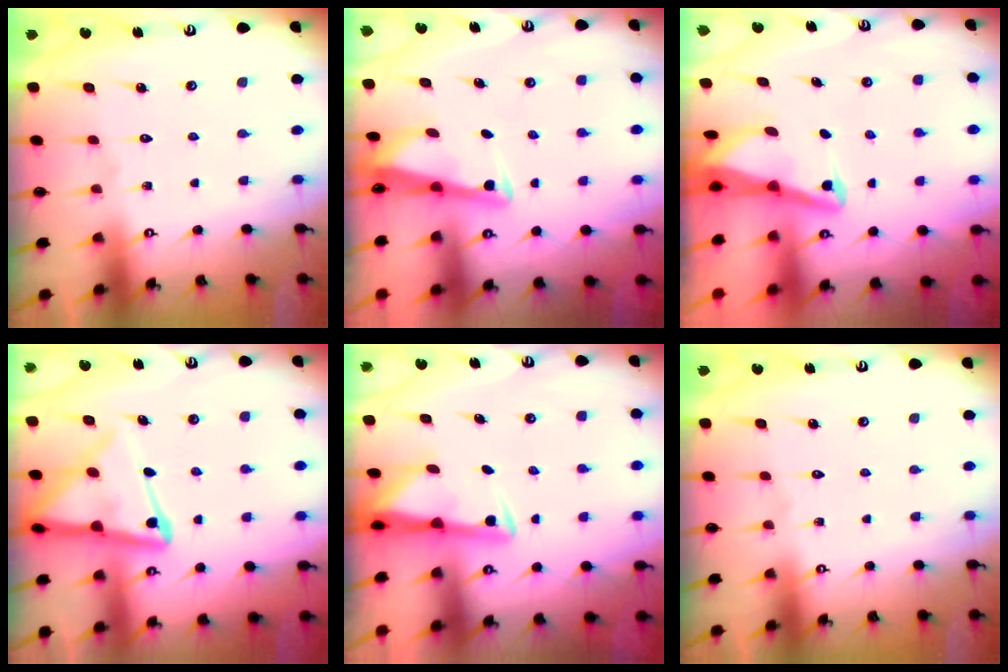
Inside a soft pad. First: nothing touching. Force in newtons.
{"total": 2.9, "press": 2.9, "slide": 0.4}
{"total": 3.3, "press": 3.3, "slide": 0.6}
{"total": 13.3, "press": 13.2, "slide": 1.4}
{"total": 2.9, "press": 2.9, "slide": 0.5}
{"total": 0.0}